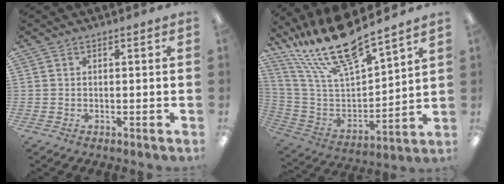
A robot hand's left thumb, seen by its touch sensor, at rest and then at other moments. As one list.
[{"total": 21.0, "force": [17.5, 5.0, 10.5], "torque": [-0.219, -0.111, 0.307]}]